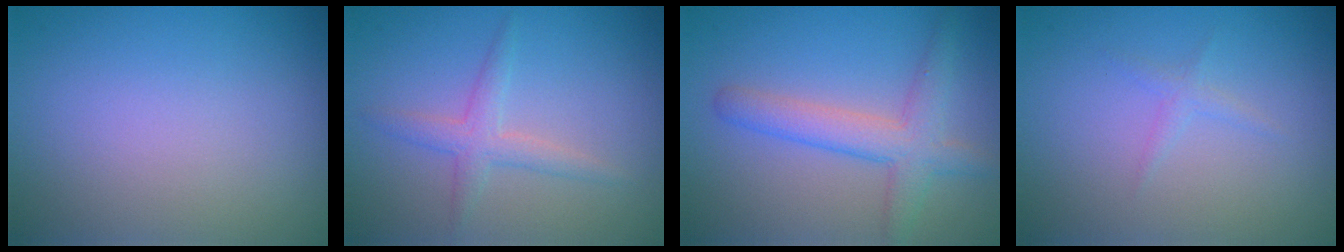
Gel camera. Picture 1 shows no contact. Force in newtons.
{"total": 2.3, "press": 2.3, "slide": 0.1}
{"total": 3.9, "press": 3.9, "slide": 0.1}
{"total": 0.9, "press": 0.9, "slide": 0.1}